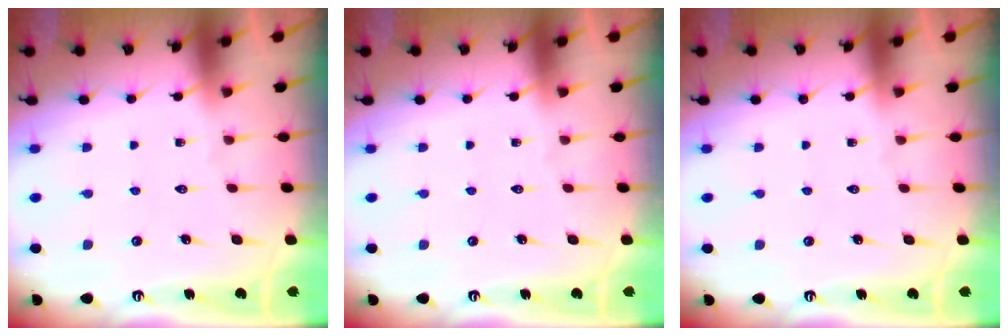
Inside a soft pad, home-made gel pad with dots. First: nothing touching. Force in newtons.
{"total": 0.0}
{"total": 0.0}